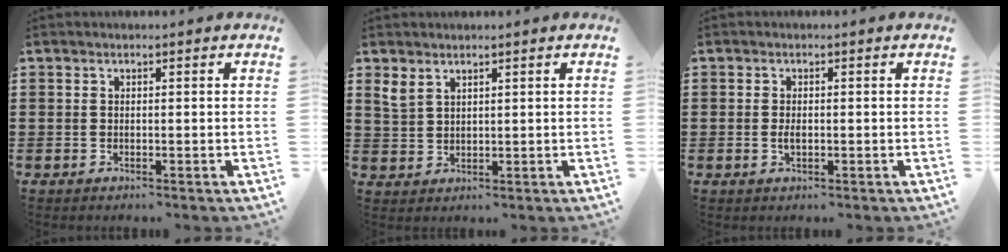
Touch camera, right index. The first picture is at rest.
{"total": 2.7, "force": [2.1, 1.3, 1.0], "torque": [-0.024, 0.004, 0.040]}
{"total": 1.7, "force": [-0.3, 0.7, 1.5], "torque": [-0.028, -0.001, -0.005]}